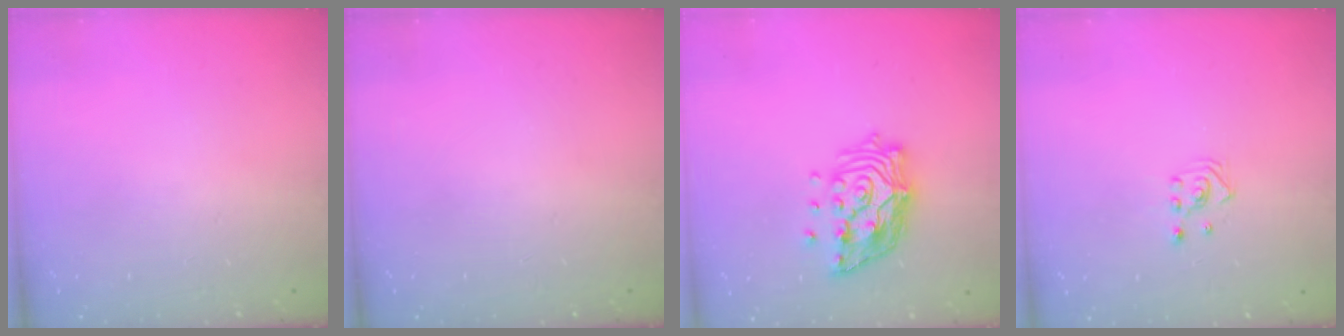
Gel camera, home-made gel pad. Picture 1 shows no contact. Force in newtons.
{"total": 0.0}
{"total": 14.3, "press": 14.1, "slide": 2.0}
{"total": 2.8, "press": 2.8, "slide": 0.3}